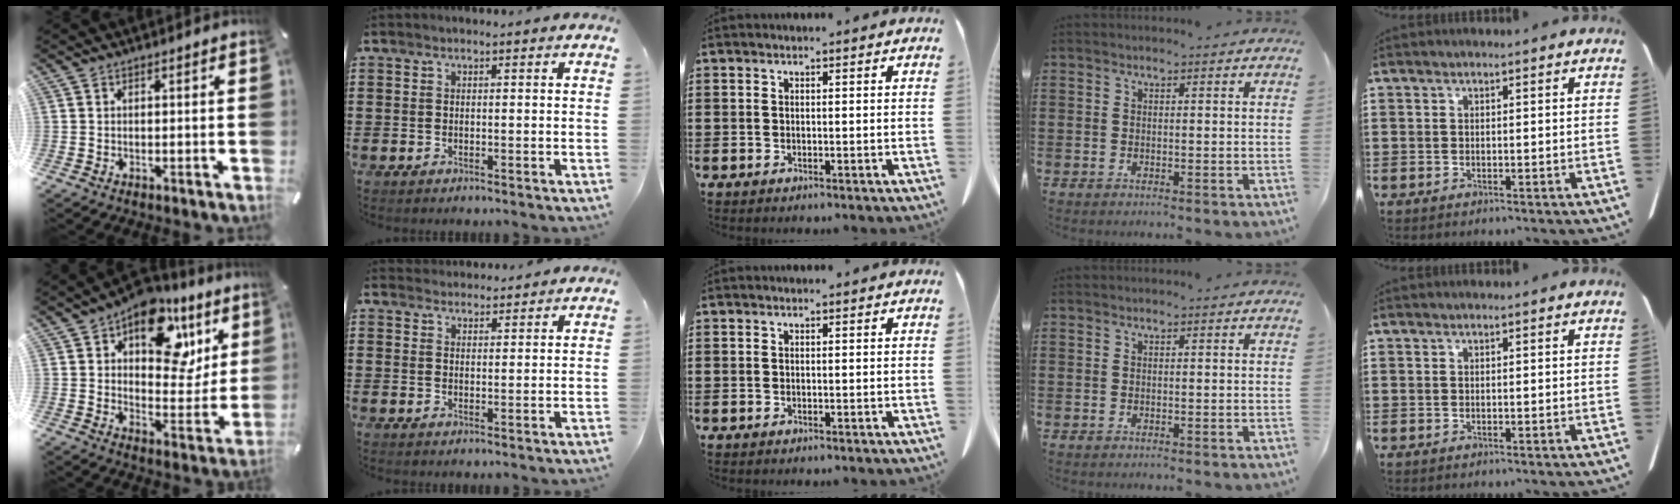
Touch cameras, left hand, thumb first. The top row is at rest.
{"thumb": {"total": 16.6, "force": [8.8, 10.2, 9.8], "torque": [-0.127, -0.055, 0.148]}, "index": {"total": 2.3, "force": [2.3, 0.3, -0.3], "torque": [-0.001, -0.003, 0.045]}}